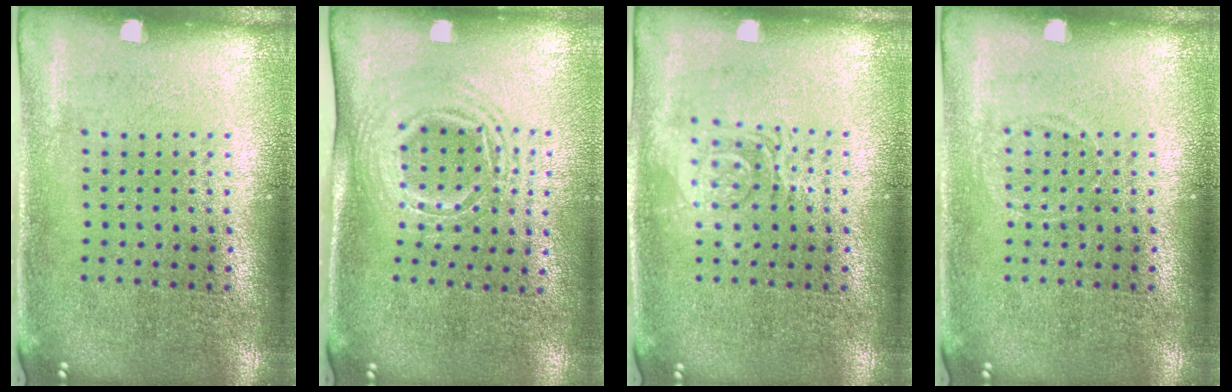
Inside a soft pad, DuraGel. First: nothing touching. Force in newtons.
{"total": 1.6, "press": 1.3, "slide": 1.0}
{"total": 2.5, "press": 2.5, "slide": 0.5}
{"total": 0.6, "press": 0.6, "slide": 0.0}